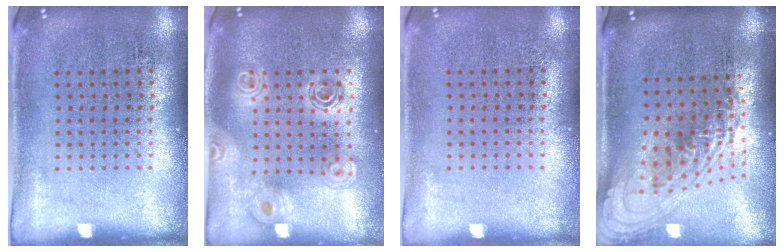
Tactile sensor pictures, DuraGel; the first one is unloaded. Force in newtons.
{"total": 1.7, "press": 1.5, "slide": 0.8}
{"total": 0.0}
{"total": 2.3, "press": 1.7, "slide": 1.5}